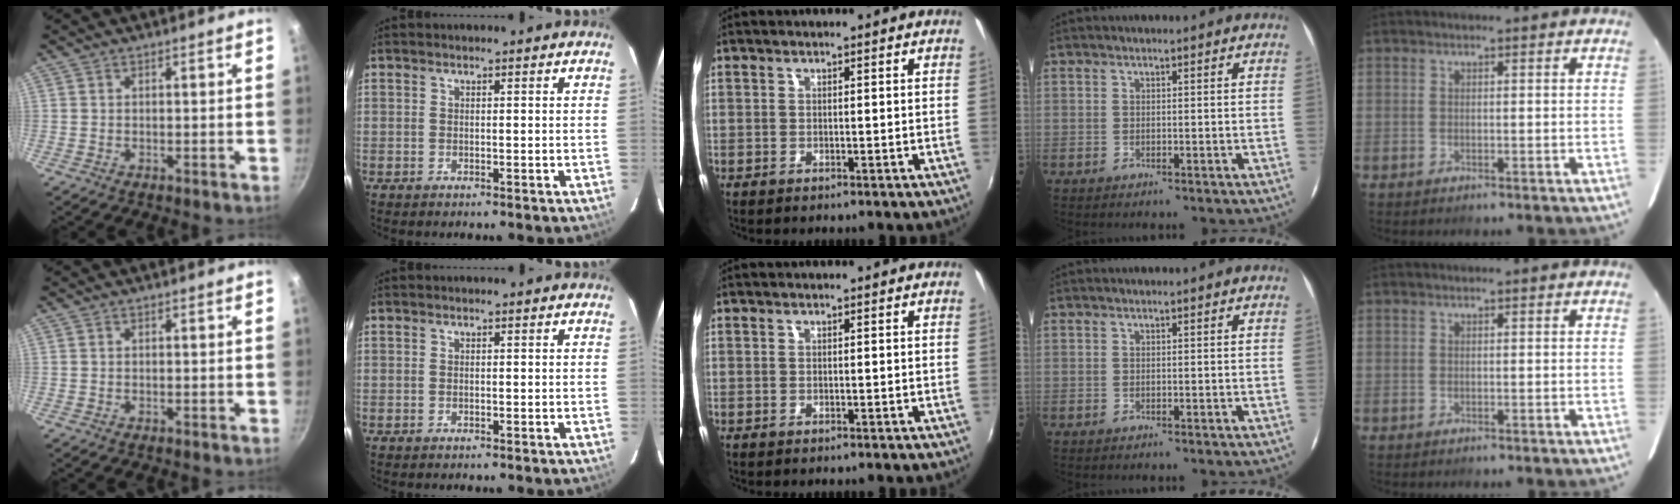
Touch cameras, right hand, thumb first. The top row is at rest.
{}